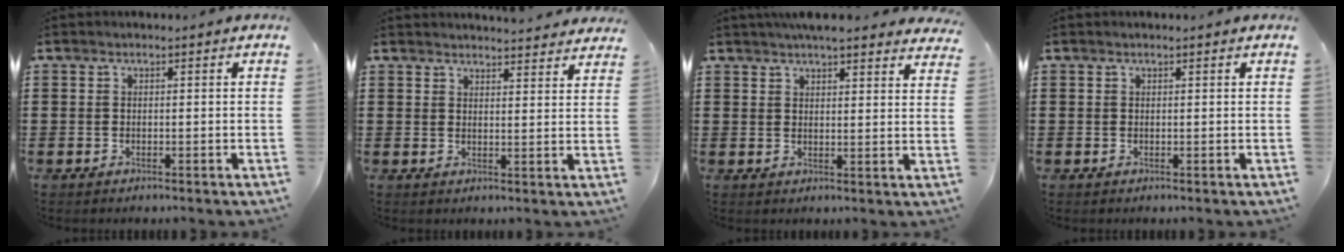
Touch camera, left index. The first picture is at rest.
{"total": 3.3, "force": [3.2, -0.3, 0.1], "torque": [-0.002, -0.018, 0.059]}
{"total": 4.6, "force": [4.3, 0.3, 1.6], "torque": [-0.042, -0.009, 0.081]}
{"total": 0.0}